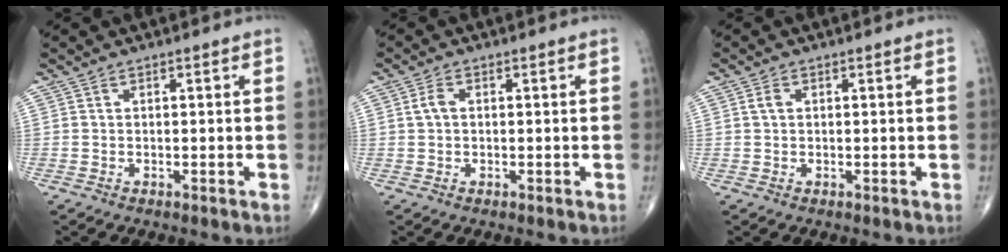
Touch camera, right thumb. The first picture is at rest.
{"total": 2.2, "force": [0.3, 1.4, 1.7], "torque": [-0.037, 0.006, 0.003]}
{"total": 1.5, "force": [0.3, 1.0, 1.0], "torque": [-0.020, 0.004, 0.006]}